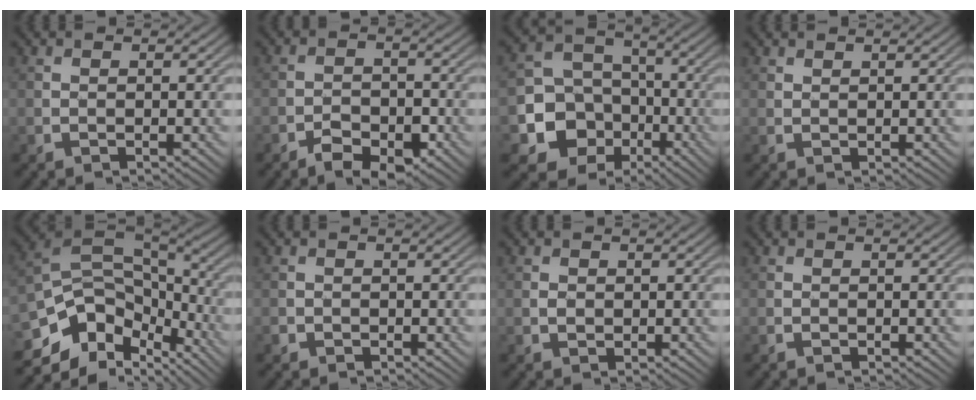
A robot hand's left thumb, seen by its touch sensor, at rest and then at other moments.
{"total": 4.7, "force": [-3.0, 2.4, 2.8], "torque": [-0.040, 0.000, -0.054]}
{"total": 11.2, "force": [-4.0, 9.6, 4.1], "torque": [-0.119, -0.032, -0.096]}
{"total": 0.8, "force": [0.8, 0.1, 0.1], "torque": [-0.004, 0.000, 0.019]}
{"total": 12.2, "force": [-6.4, 7.1, 7.6], "torque": [-0.168, -0.008, -0.113]}
{"total": 0.8, "force": [-0.4, 0.6, 0.1], "torque": [-0.001, -0.005, -0.009]}
{"total": 1.0, "force": [0.0, 0.8, 0.5], "torque": [-0.010, -0.004, -0.001]}
{"total": 0.0}